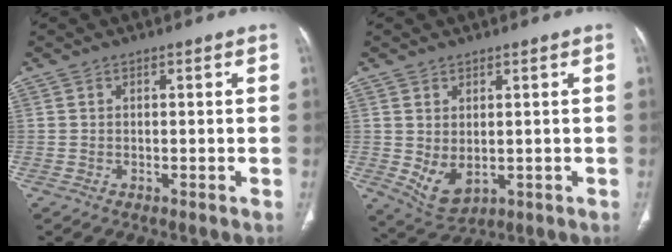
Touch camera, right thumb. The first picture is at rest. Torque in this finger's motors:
{"motor_torque": [-0.35, 0.55, -0.23, -0.05, 0.18]}